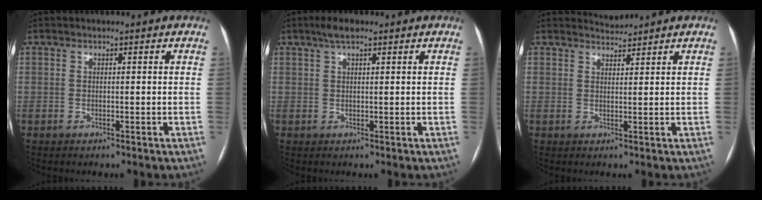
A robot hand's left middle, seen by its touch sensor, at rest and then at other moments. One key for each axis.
{"total": 2.9, "fx": 1.9, "fy": 0.7, "fz": 2.0, "tx": -0.042, "ty": 0.015, "tz": 0.034}
{"total": 2.0, "fx": 1.8, "fy": -0.4, "fz": -0.6, "tx": 0.000, "ty": 0.000, "tz": 0.039}